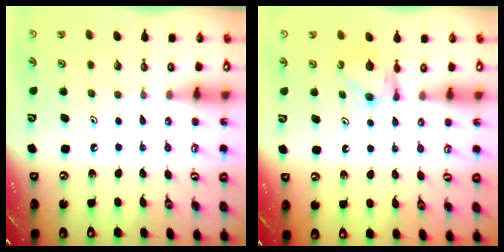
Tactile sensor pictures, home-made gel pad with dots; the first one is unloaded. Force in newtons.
{"total": 5.7, "press": 5.6, "slide": 1.0}